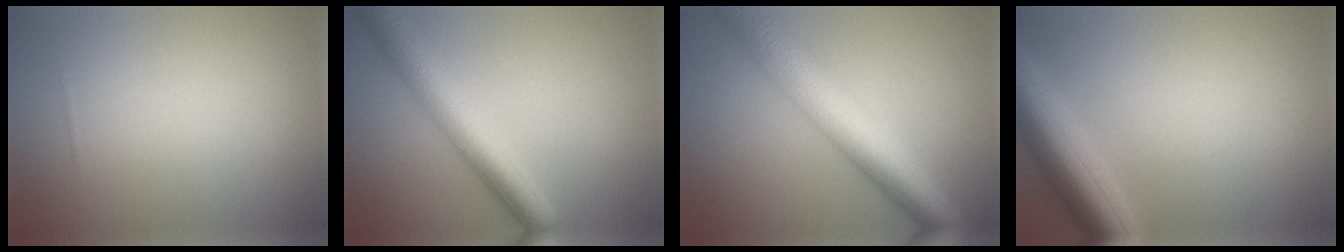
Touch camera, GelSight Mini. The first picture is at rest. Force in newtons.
{"total": 6.0, "press": 5.9, "slide": 0.3}
{"total": 8.7, "press": 8.7, "slide": 0.3}
{"total": 6.7, "press": 6.7, "slide": 0.3}